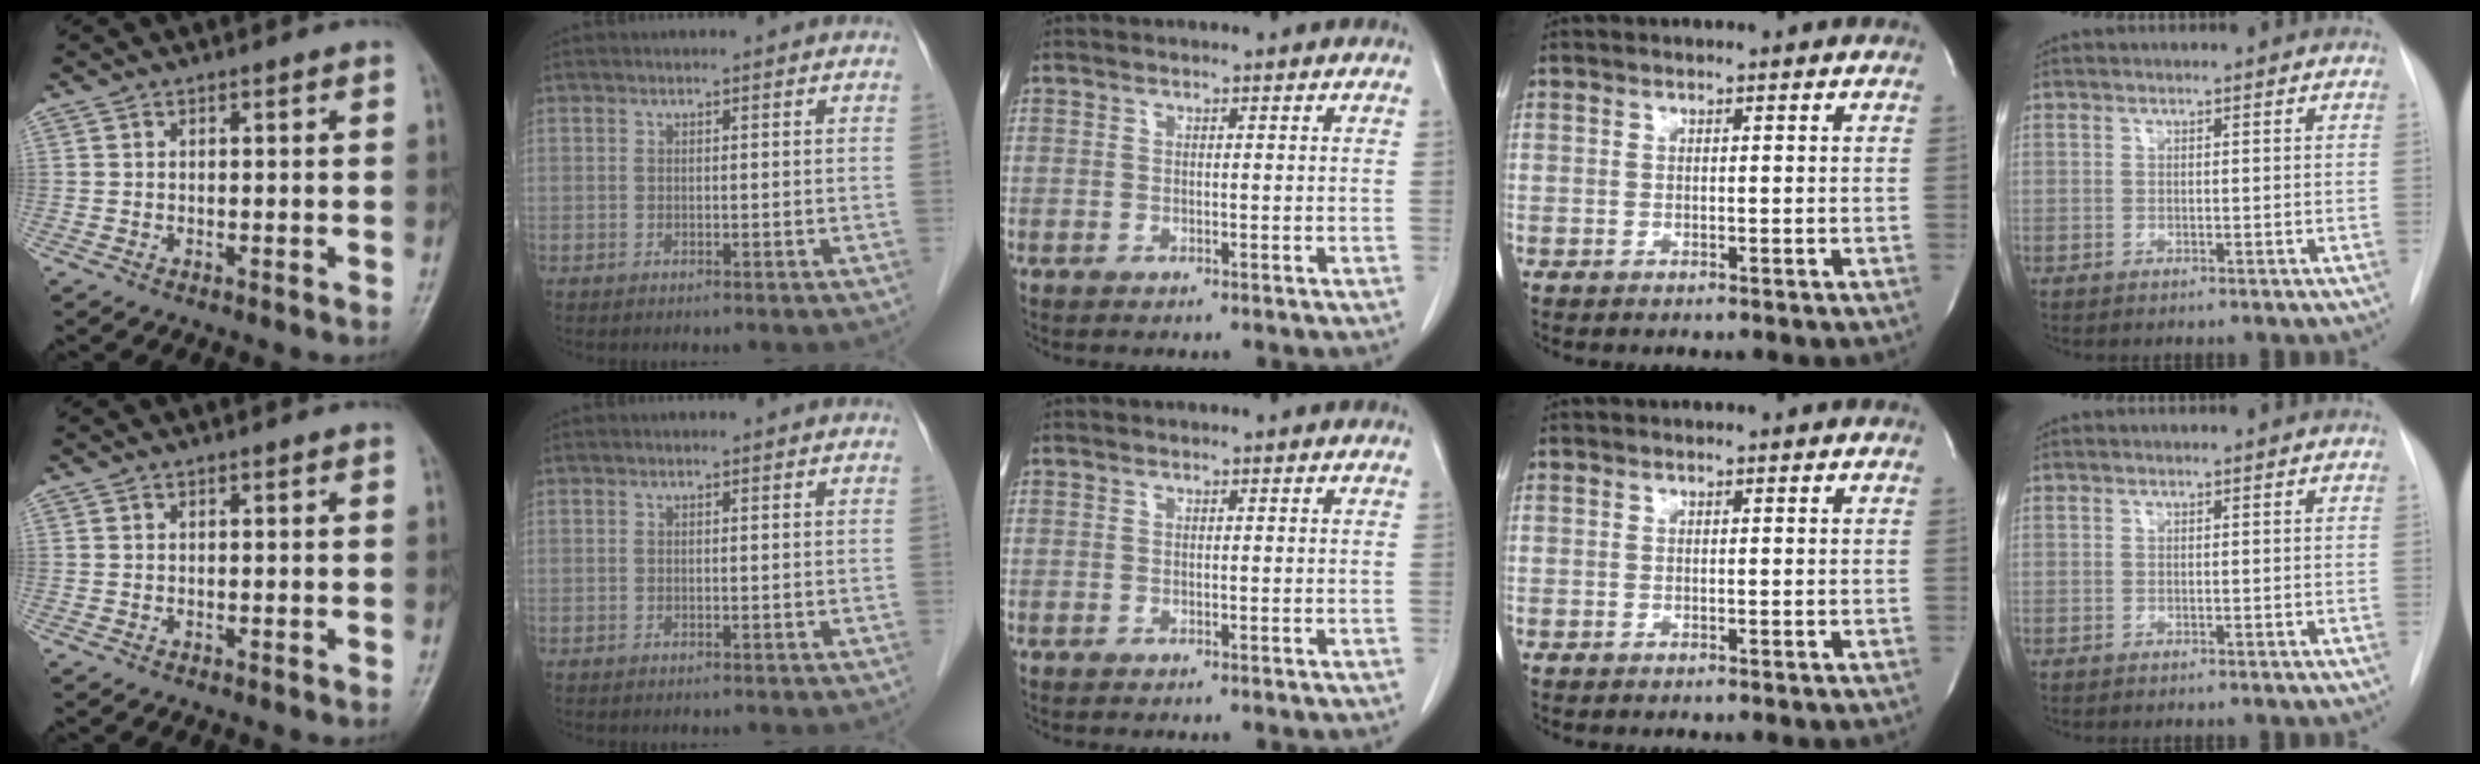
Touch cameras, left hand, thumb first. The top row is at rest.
{}